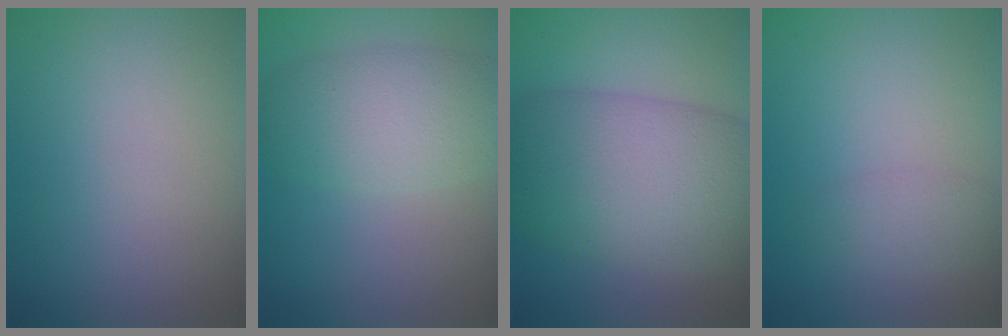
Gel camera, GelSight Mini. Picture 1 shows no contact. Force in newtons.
{"total": 5.4, "press": 5.4, "slide": 0.5}
{"total": 11.2, "press": 11.2, "slide": 0.4}
{"total": 1.7, "press": 1.7, "slide": 0.1}